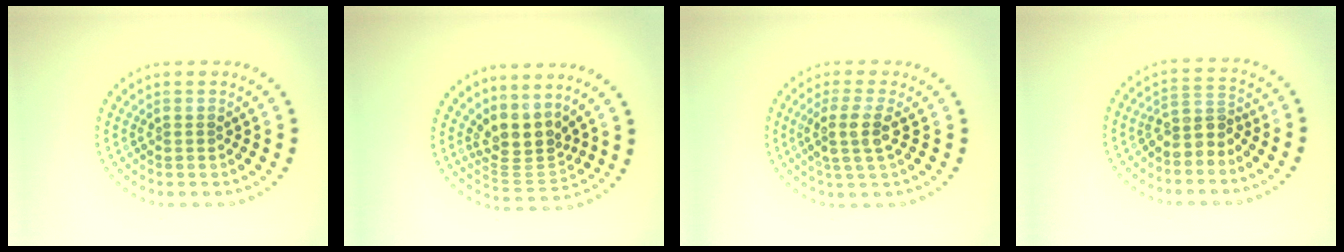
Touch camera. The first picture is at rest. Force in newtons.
{"total": 3.5, "press": 2.6, "slide": 2.3}
{"total": 3.0, "press": 2.4, "slide": 1.7}
{"total": 2.5, "press": 1.9, "slide": 1.6}